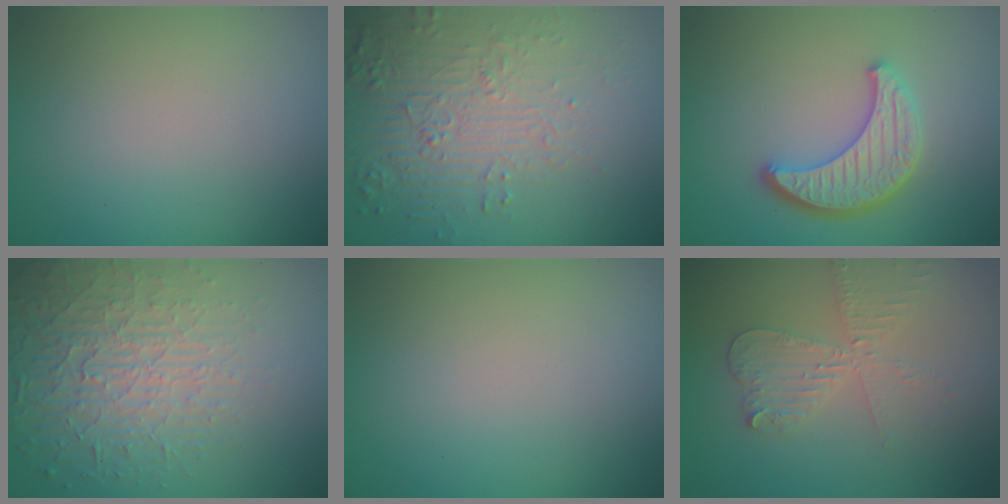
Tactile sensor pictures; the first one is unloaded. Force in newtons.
{"total": 5.9, "press": 3.9, "slide": 4.5}
{"total": 4.5, "press": 3.8, "slide": 2.4}
{"total": 5.1, "press": 4.3, "slide": 2.6}
{"total": 0.0}
{"total": 3.5, "press": 3.0, "slide": 1.9}